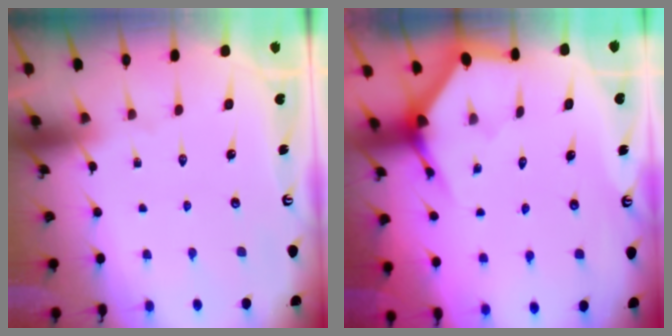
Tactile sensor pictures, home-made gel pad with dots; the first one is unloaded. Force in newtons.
{"total": 3.4, "press": 3.4, "slide": 0.1}